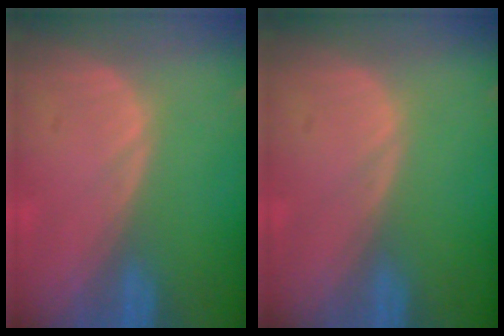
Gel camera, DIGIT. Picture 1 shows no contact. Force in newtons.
{"total": 0.0}